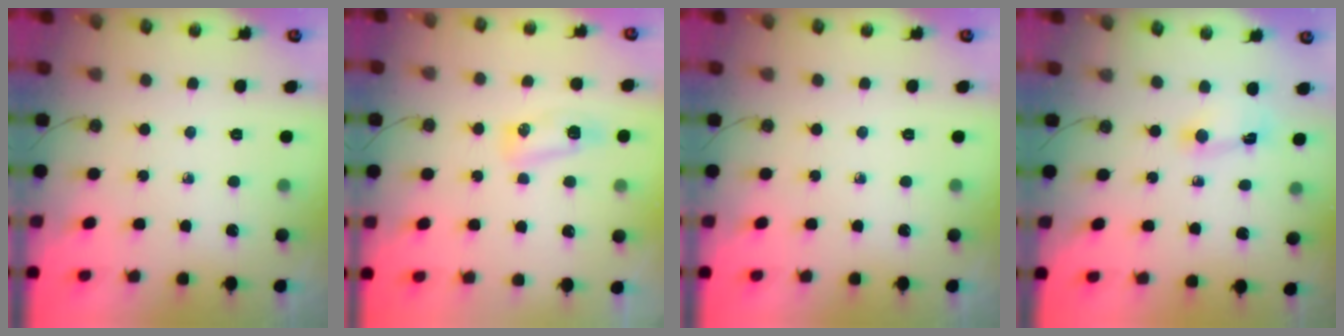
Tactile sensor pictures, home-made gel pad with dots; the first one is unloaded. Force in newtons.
{"total": 16.8, "press": 8.4, "slide": 14.6}
{"total": 0.0}
{"total": 2.0, "press": 2.0, "slide": 0.4}